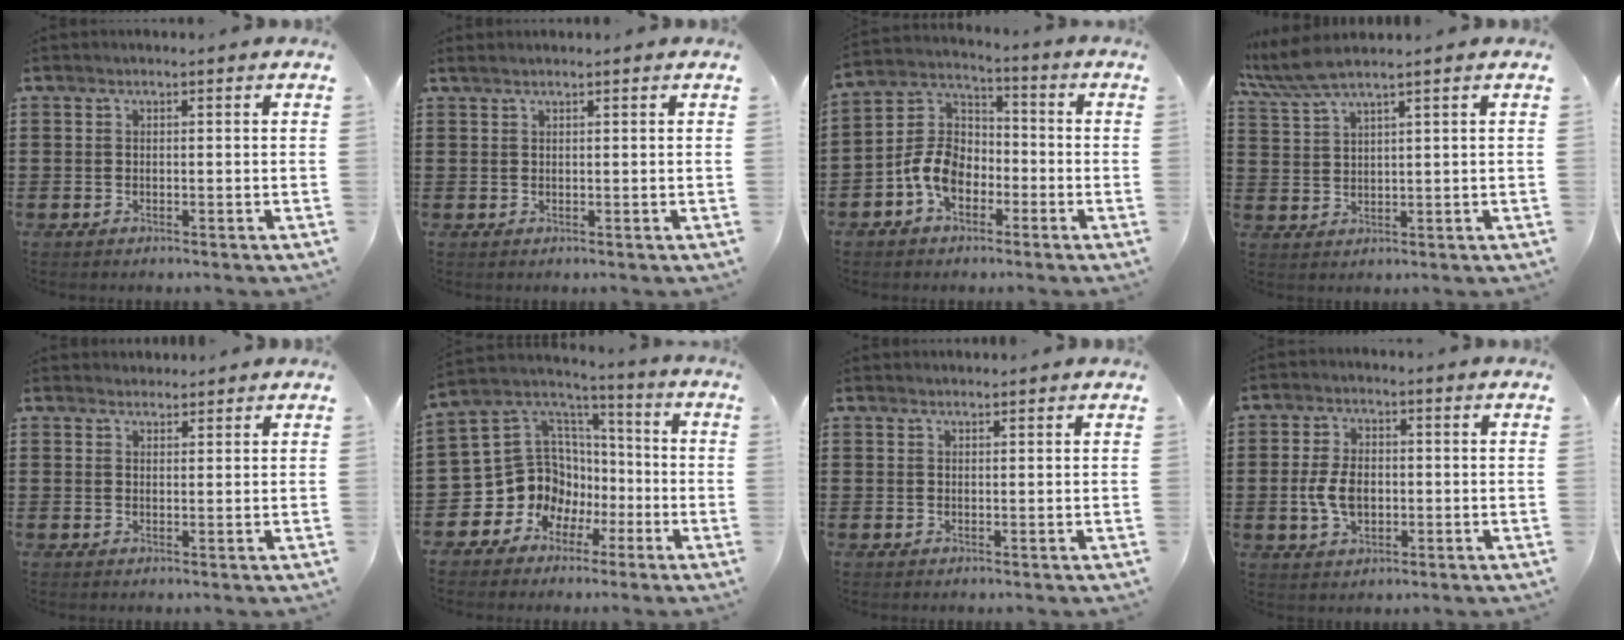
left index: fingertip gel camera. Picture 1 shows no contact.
{"total": 0.8, "force": [0.7, 0.0, 0.4], "torque": [-0.008, 0.002, 0.013]}
{"total": 7.9, "force": [-3.6, 5.4, 4.6], "torque": [-0.126, 0.008, -0.079]}
{"total": 4.5, "force": [3.7, 0.2, 2.6], "torque": [-0.070, -0.009, 0.064]}
{"total": 1.8, "force": [1.8, 0.5, -0.1], "torque": [-0.003, 0.002, 0.036]}
{"total": 11.4, "force": [-2.8, 10.7, 3.0], "torque": [-0.108, -0.019, -0.044]}
{"total": 0.9, "force": [0.9, 0.1, 0.0], "torque": [-0.002, 0.000, 0.018]}
{"total": 5.9, "force": [-0.4, 3.6, 4.6], "torque": [-0.108, 0.002, -0.013]}